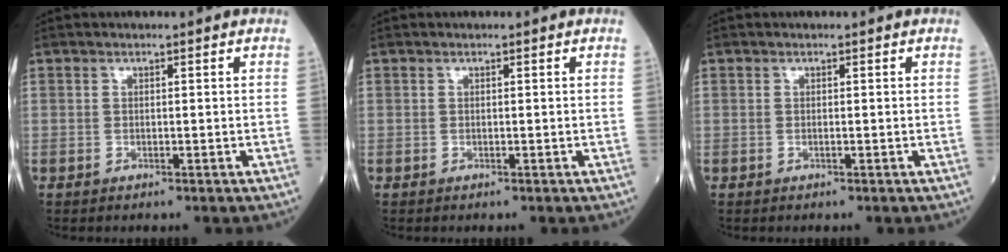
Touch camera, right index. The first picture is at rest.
{"total": 0.0}
{"total": 0.5, "force": [0.0, -0.4, 0.3], "torque": [-0.010, -0.001, -0.002]}